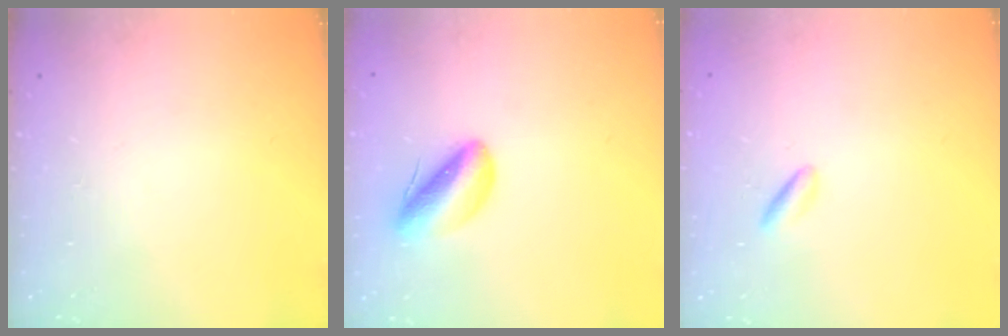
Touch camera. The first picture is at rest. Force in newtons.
{"total": 7.7, "press": 7.5, "slide": 1.8}
{"total": 1.6, "press": 1.4, "slide": 0.7}